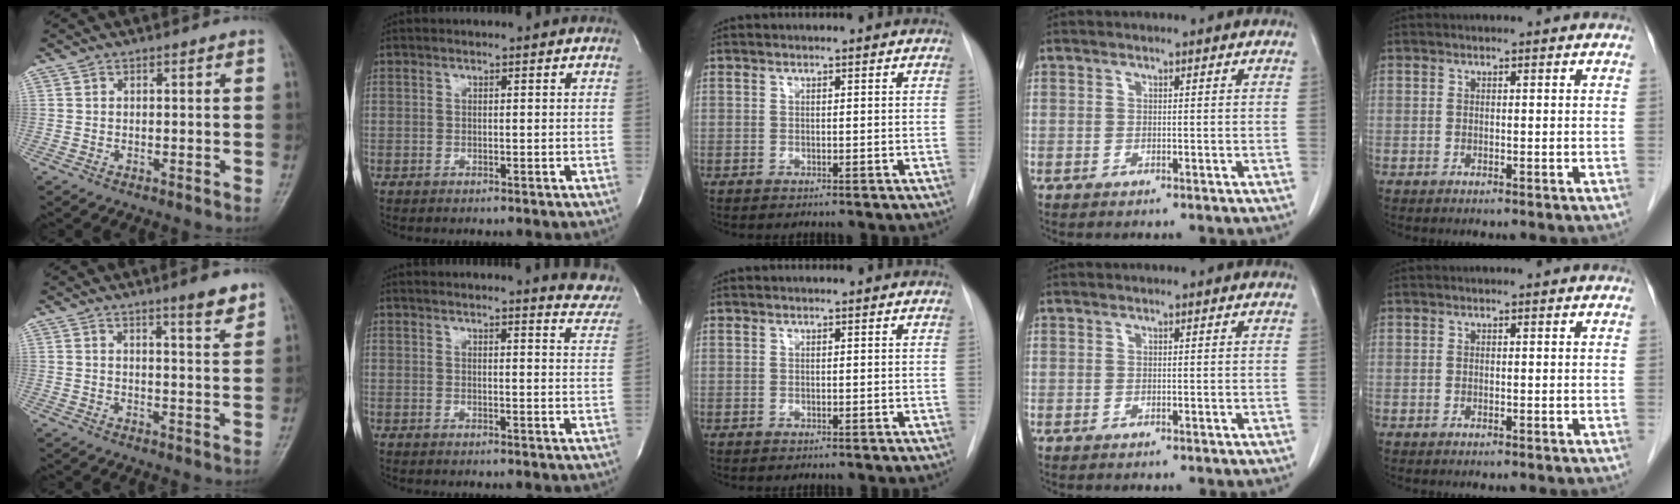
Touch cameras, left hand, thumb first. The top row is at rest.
{"thumb": {"total": 5.2, "force": [3.8, 0.5, 3.5], "torque": [-0.040, -0.029, 0.052]}, "index": {"total": 10.1, "force": [9.8, 1.0, 2.6], "torque": [-0.009, -0.041, 0.085]}}